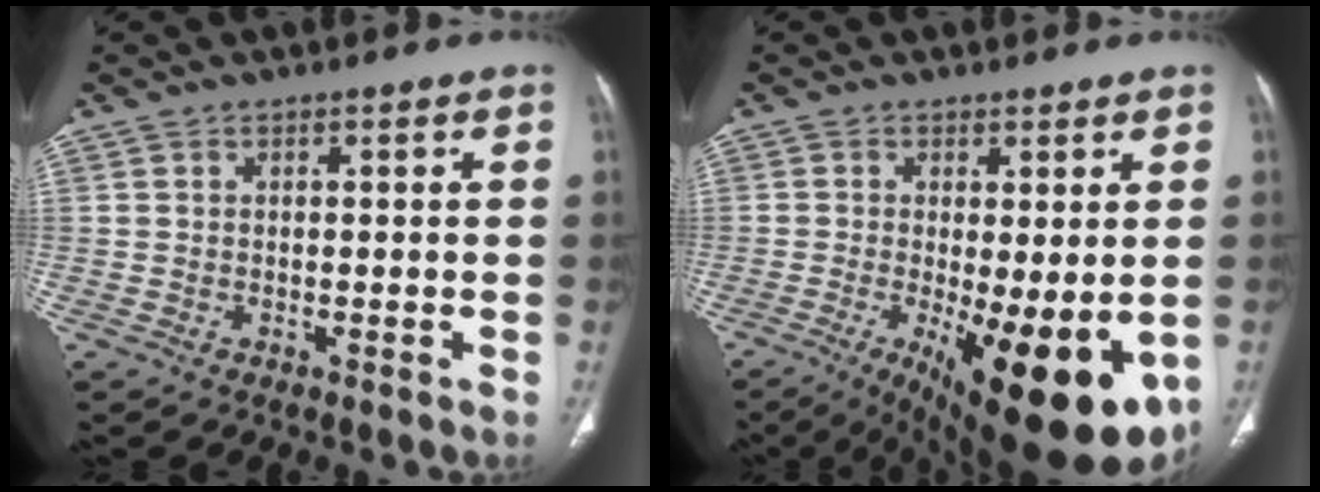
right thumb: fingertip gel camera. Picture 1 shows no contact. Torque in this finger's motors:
{"motor_torque": [-0.16, 2.52, 0.64, 0.30, 0.39]}